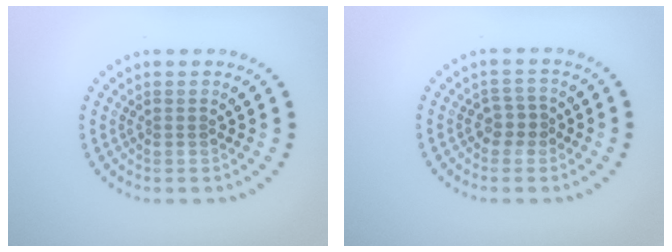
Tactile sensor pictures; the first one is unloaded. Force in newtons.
{"total": 1.7, "press": 1.4, "slide": 0.9}